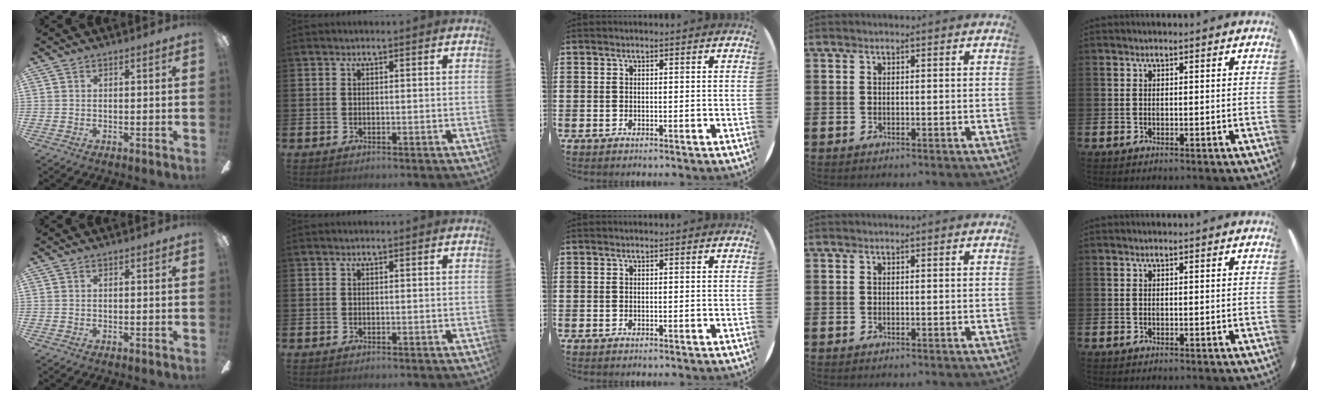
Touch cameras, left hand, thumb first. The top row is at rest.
{}